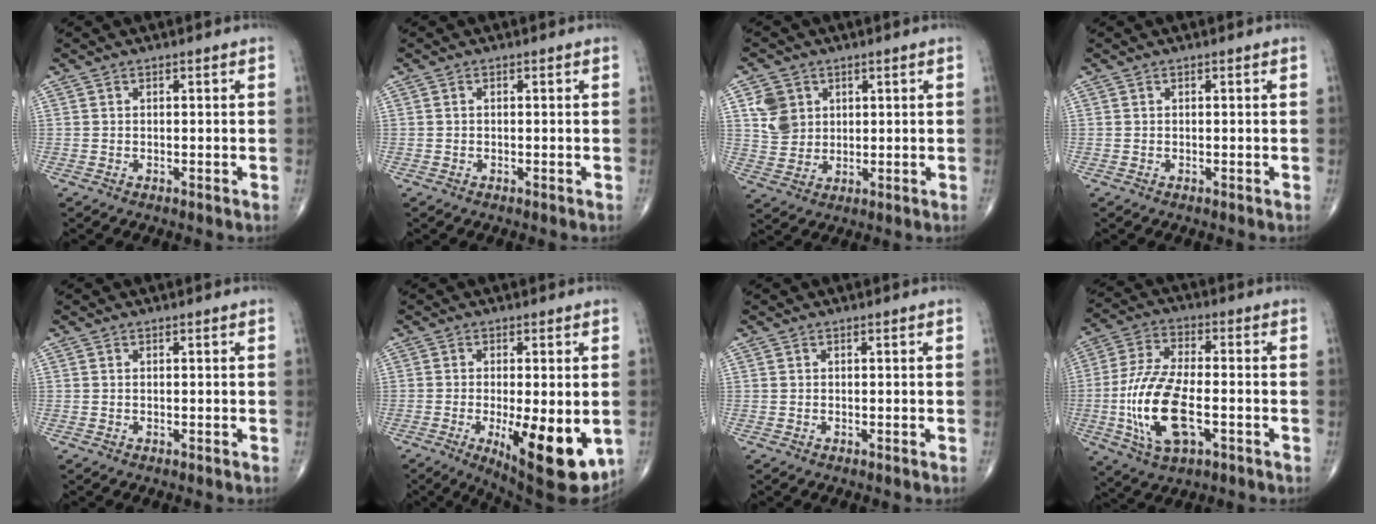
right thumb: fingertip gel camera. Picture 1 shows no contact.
{"total": 0.0}
{"total": 6.6, "force": [2.4, 5.5, 2.6], "torque": [-0.032, -0.009, 0.052]}
{"total": 0.0}
{"total": 0.0}
{"total": 15.3, "force": [-3.9, 5.1, 13.9], "torque": [-0.170, -0.023, -0.042]}
{"total": 0.0}
{"total": 15.5, "force": [-3.5, 6.9, 13.4], "torque": [-0.277, 0.013, -0.062]}